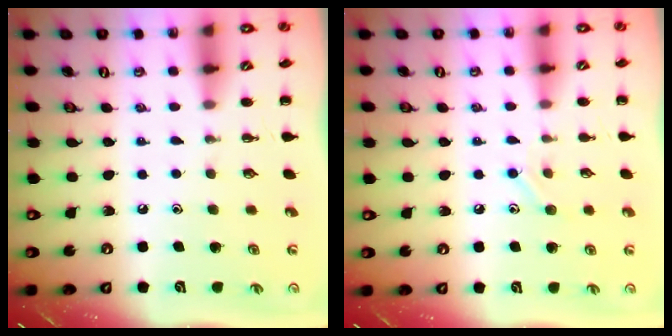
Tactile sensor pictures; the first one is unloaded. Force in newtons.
{"total": 7.5, "press": 7.3, "slide": 1.6}